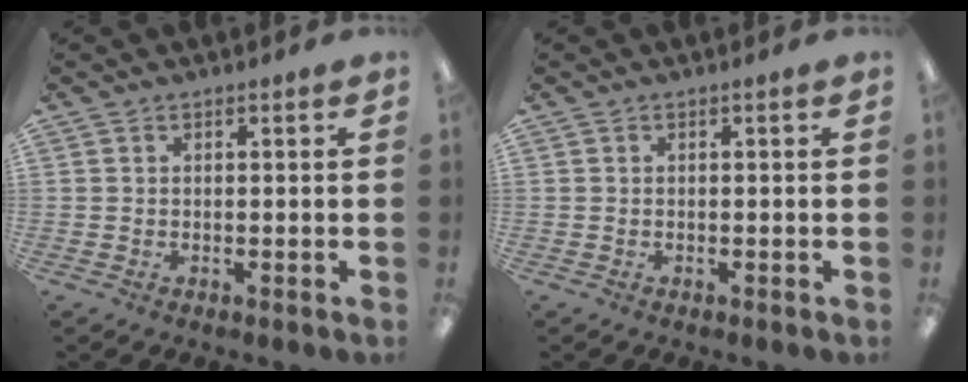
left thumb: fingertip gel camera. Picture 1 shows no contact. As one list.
[{"total": 0.0}]